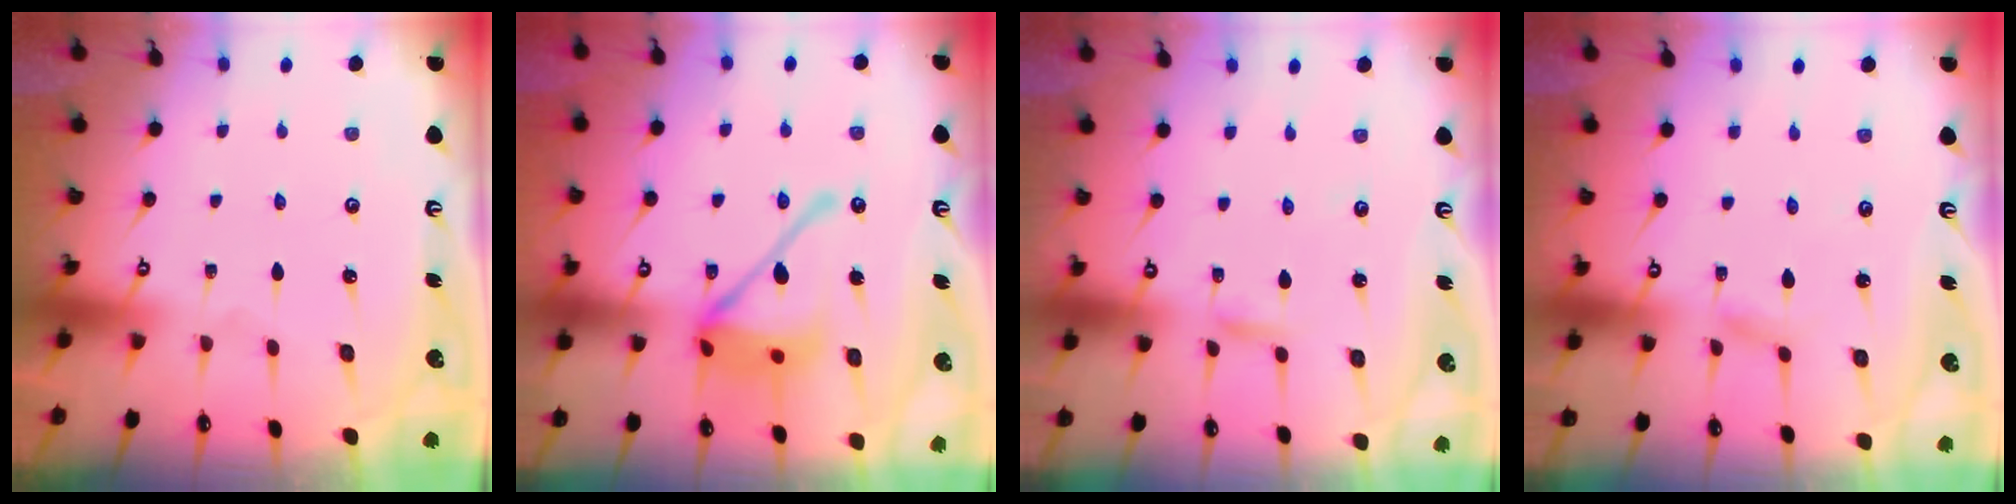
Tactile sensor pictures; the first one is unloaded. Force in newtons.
{"total": 16.3, "press": 16.2, "slide": 2.1}
{"total": 2.1, "press": 2.1, "slide": 0.1}
{"total": 2.3, "press": 2.3, "slide": 0.2}